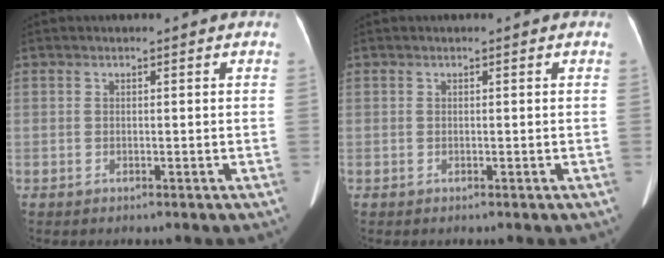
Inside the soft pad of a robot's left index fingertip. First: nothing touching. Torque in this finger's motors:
{"motor_torque": [-0.01, 0.02, 0.00, 0.00]}